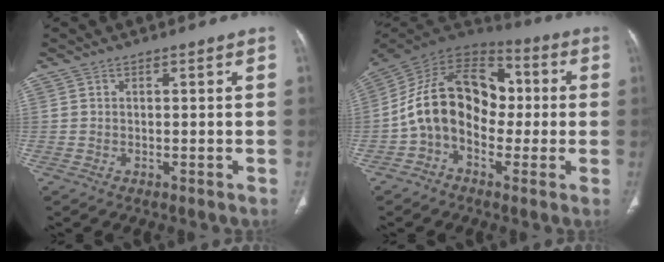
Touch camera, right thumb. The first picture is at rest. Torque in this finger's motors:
{"motor_torque": [2.50, 2.51, 1.43, -1.34, 0.53]}